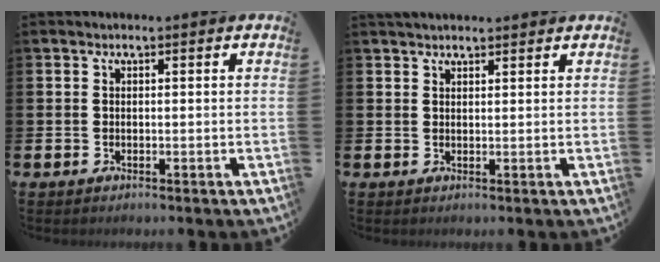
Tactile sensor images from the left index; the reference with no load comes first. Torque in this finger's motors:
{"motor_torque": [1.00, -1.13, 0.24, 0.11]}